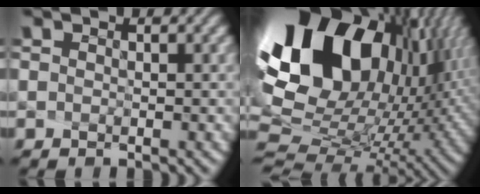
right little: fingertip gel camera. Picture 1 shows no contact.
{"total": 17.8, "force": [5.7, 9.3, 14.0], "torque": [-0.242, 0.001, 0.139]}